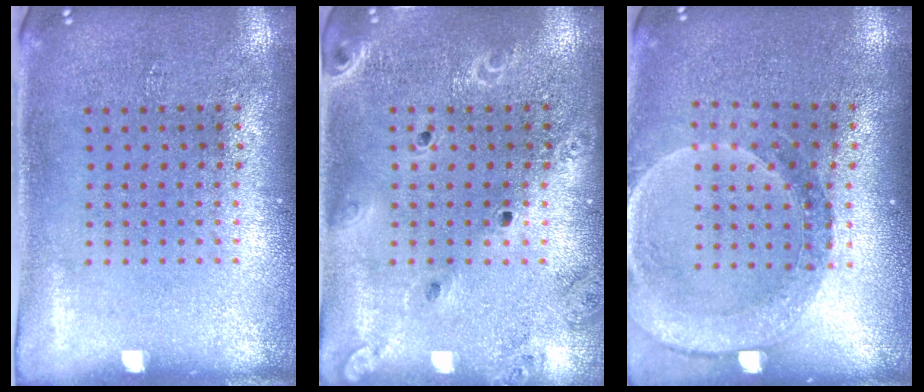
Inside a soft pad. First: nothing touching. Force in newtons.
{"total": 1.9, "press": 1.8, "slide": 0.7}
{"total": 1.5, "press": 1.5, "slide": 0.3}